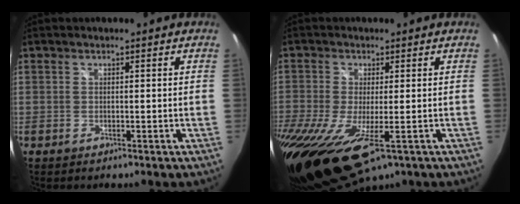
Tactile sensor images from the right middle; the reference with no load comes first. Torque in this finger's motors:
{"motor_torque": [1.25, -0.90, 0.57, 0.21]}